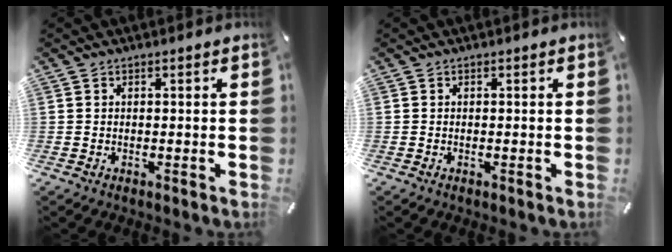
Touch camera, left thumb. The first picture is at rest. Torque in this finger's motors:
{"motor_torque": [-0.01, 0.01, 0.10, 0.09, 0.00]}